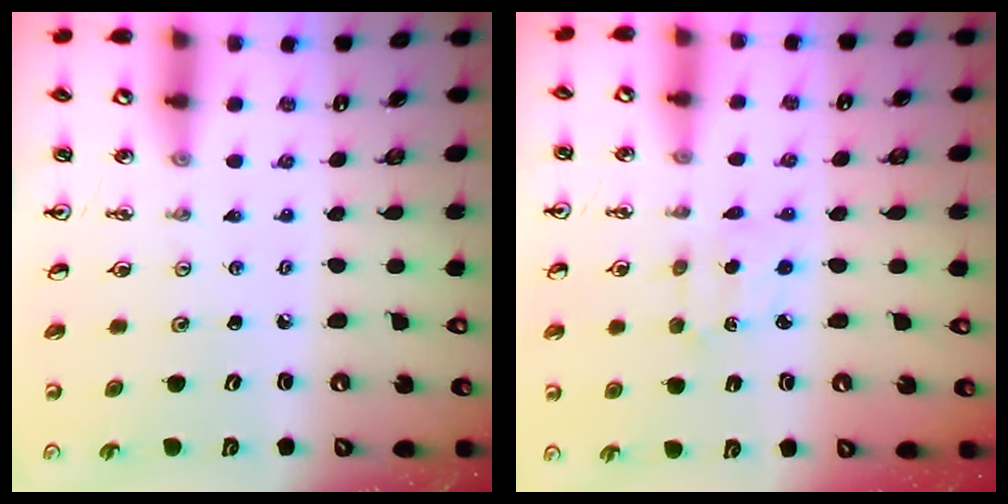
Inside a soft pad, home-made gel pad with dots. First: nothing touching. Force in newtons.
{"total": 2.2, "press": 2.1, "slide": 0.7}